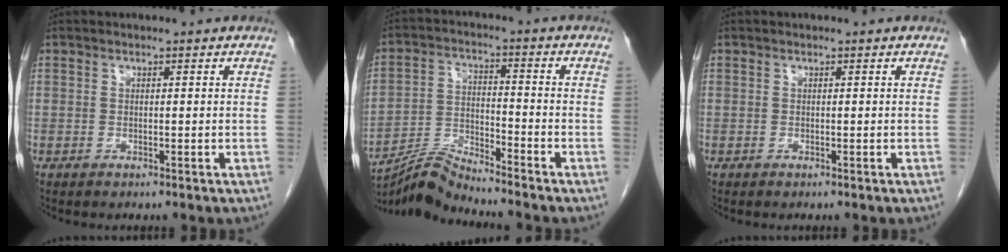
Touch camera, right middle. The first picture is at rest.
{"total": 6.8, "force": [-6.6, -1.5, 0.3], "torque": [-0.018, -0.001, -0.124]}
{"total": 0.0}